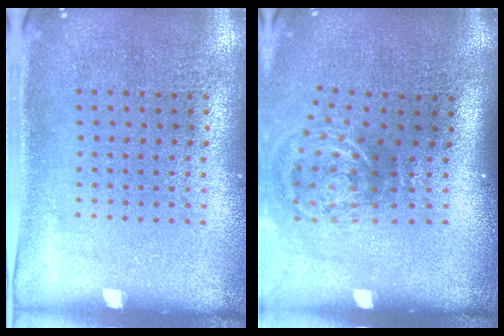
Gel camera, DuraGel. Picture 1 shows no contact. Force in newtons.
{"total": 2.1, "press": 1.3, "slide": 1.7}